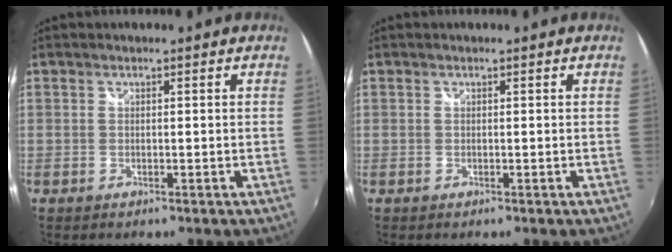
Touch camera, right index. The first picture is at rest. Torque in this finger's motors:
{"motor_torque": [0.00, 0.00, -0.01, 0.00]}